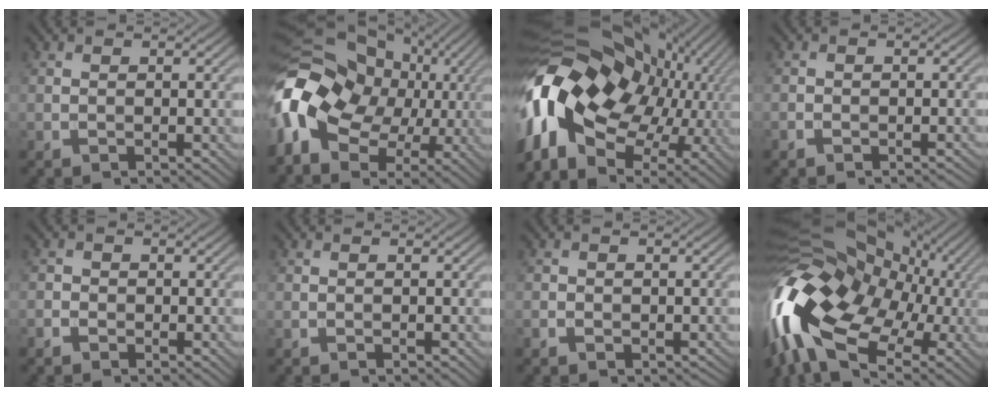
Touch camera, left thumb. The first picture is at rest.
{"total": 16.6, "force": [-0.3, 12.9, 10.4], "torque": [-0.237, -0.004, 0.004]}
{"total": 19.0, "force": [-1.4, 12.9, 13.9], "torque": [-0.287, -0.045, -0.004]}
{"total": 1.4, "force": [-1.0, 0.8, 0.4], "torque": [-0.005, -0.002, -0.019]}
{"total": 1.4, "force": [-0.8, 1.2, 0.4], "torque": [-0.007, 0.000, -0.020]}
{"total": 0.0}
{"total": 1.4, "force": [-0.5, 1.3, 0.3], "torque": [-0.004, -0.006, -0.010]}
{"total": 18.5, "force": [-4.3, 12.2, 13.3], "torque": [-0.282, -0.017, -0.078]}